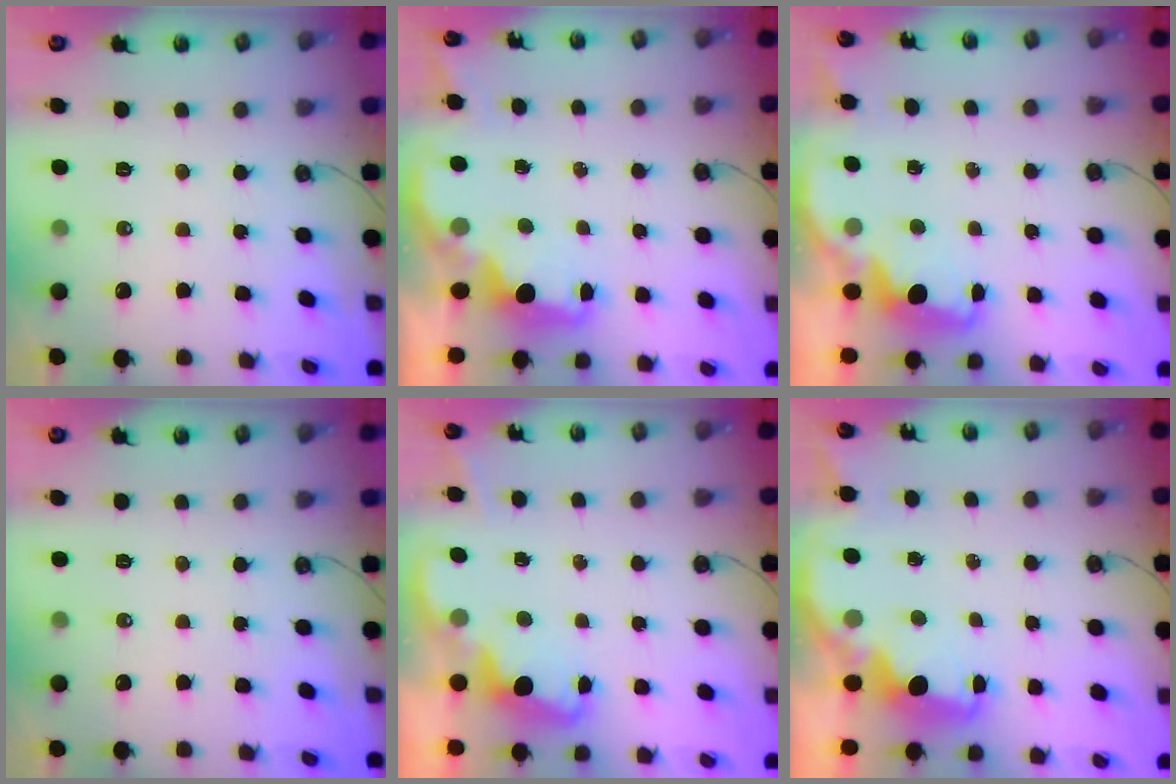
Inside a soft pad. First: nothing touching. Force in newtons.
{"total": 2.0, "press": 2.0, "slide": 0.6}
{"total": 1.9, "press": 1.8, "slide": 0.5}
{"total": 0.0}
{"total": 2.2, "press": 2.2, "slide": 0.5}
{"total": 3.8, "press": 3.8, "slide": 0.5}